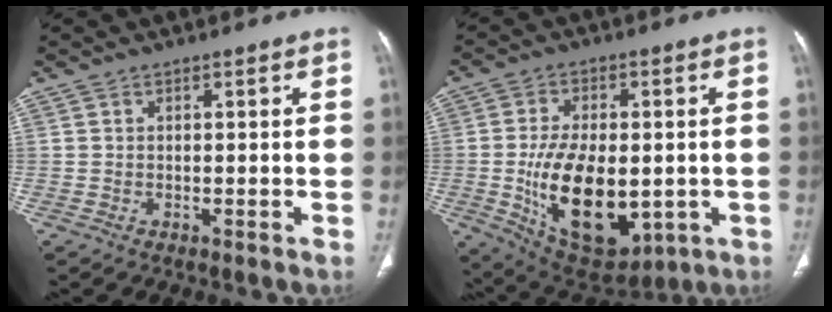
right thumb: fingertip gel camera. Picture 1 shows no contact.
{"total": 19.0, "force": [-2.9, 10.9, 15.3], "torque": [-0.236, -0.009, -0.019]}